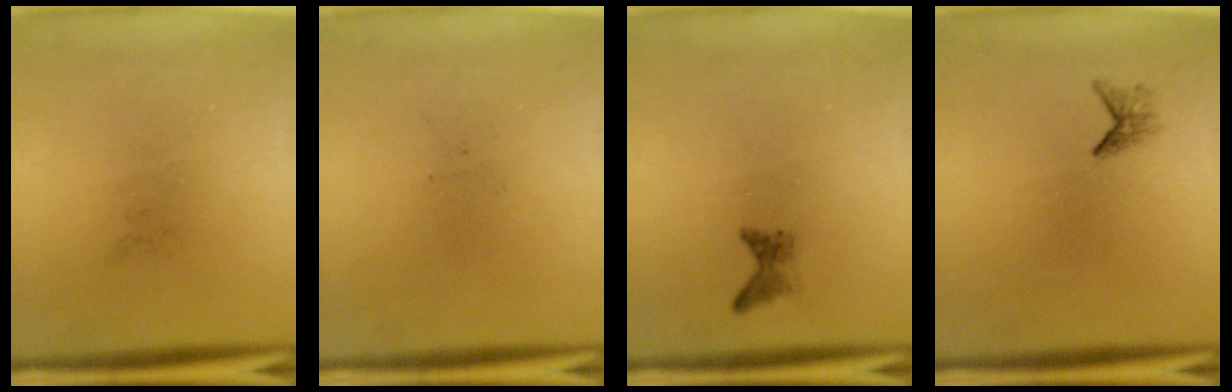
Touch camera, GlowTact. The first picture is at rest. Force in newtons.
{"total": 0.0}
{"total": 1.2}
{"total": 1.2}